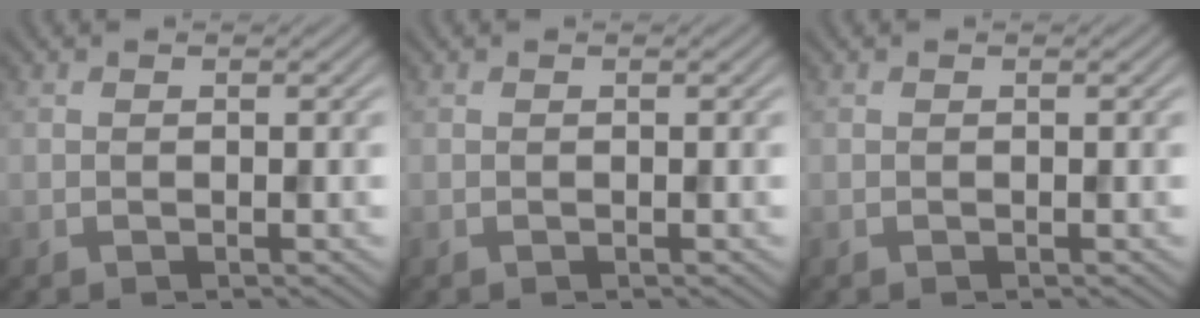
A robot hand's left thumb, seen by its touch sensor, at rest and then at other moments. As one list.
[{"total": 0.0}, {"total": 0.0}]